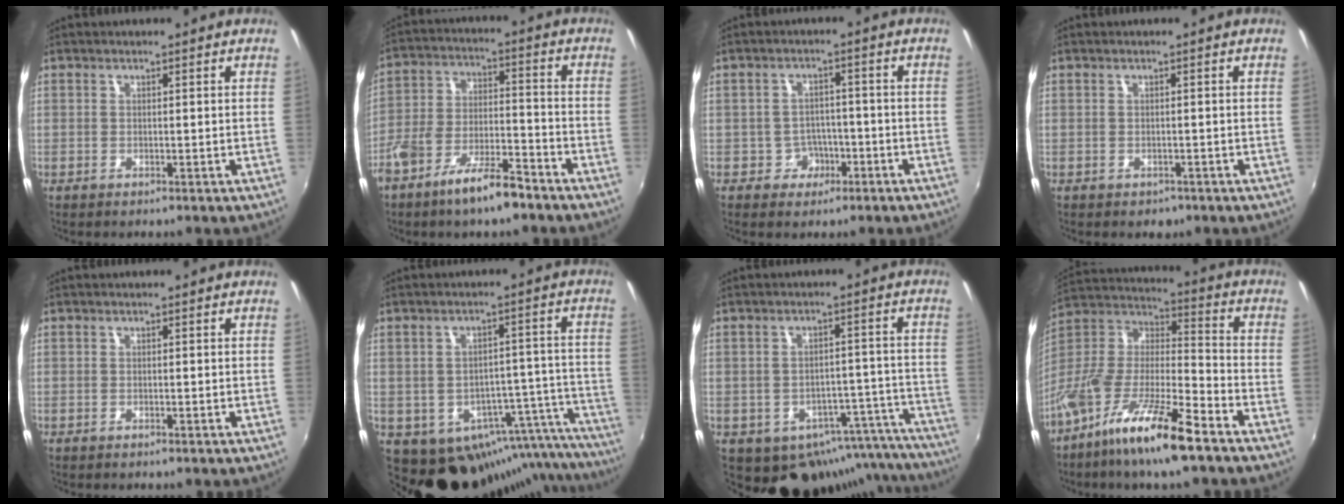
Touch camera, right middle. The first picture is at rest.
{"total": 10.4, "force": [-7.1, 3.1, 6.9], "torque": [-0.135, 0.004, -0.122]}
{"total": 4.3, "force": [-2.1, 3.7, 0.7], "torque": [-0.017, 0.013, -0.025]}
{"total": 1.8, "force": [-1.0, 1.4, 0.6], "torque": [-0.013, -0.006, -0.011]}
{"total": 0.0}
{"total": 21.0, "force": [-13.6, 11.6, 11.0], "torque": [-0.145, 0.005, -0.154]}
{"total": 16.9, "force": [-12.7, 9.2, 6.3], "torque": [-0.091, 0.023, -0.136]}
{"total": 18.4, "force": [-12.0, 3.6, 13.5], "torque": [-0.255, -0.017, -0.229]}